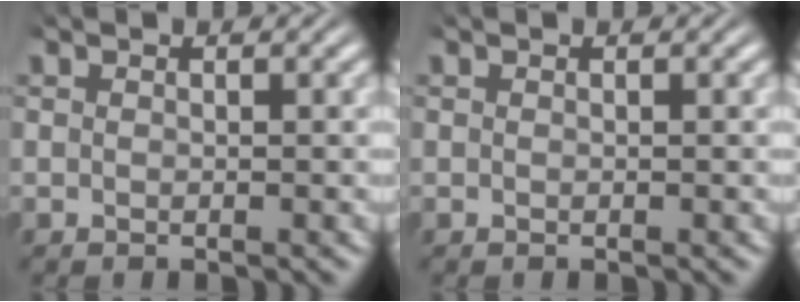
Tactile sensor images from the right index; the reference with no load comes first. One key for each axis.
{"total": 0.0}